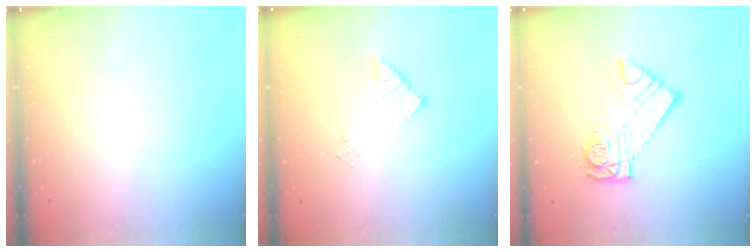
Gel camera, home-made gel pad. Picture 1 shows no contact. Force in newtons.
{"total": 3.3, "press": 3.3, "slide": 0.1}
{"total": 11.7, "press": 11.7, "slide": 1.0}